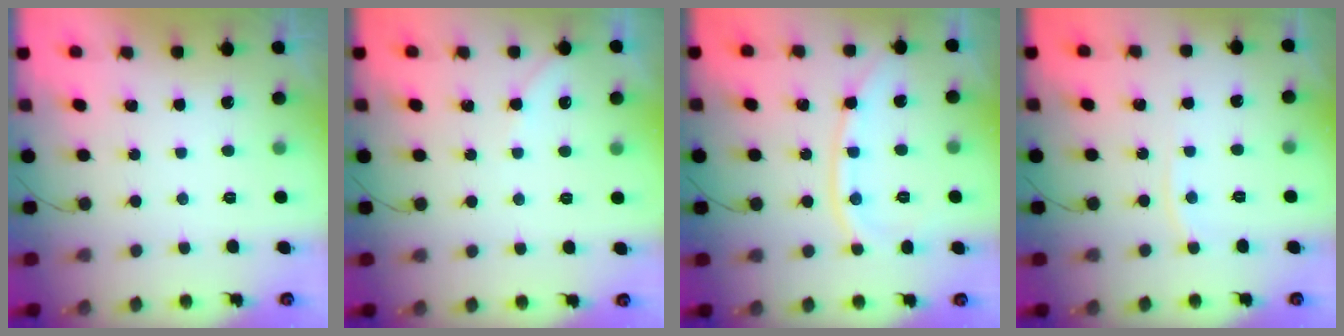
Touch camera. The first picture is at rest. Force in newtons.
{"total": 2.4, "press": 2.3, "slide": 0.4}
{"total": 9.3, "press": 9.3, "slide": 0.6}
{"total": 3.2, "press": 3.2, "slide": 0.5}